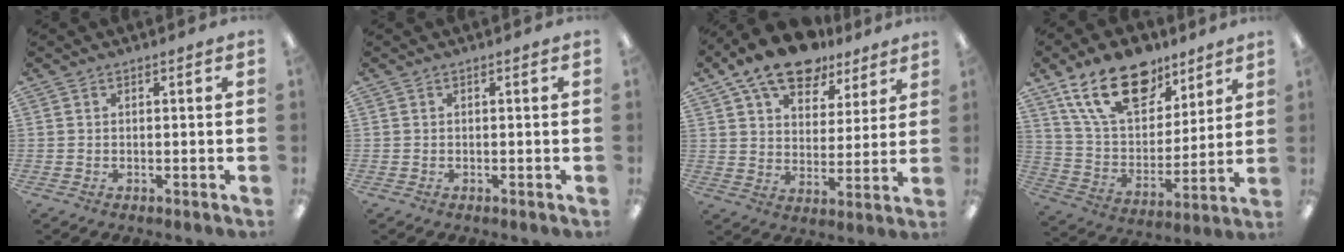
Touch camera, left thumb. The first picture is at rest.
{"total": 0.0}
{"total": 14.7, "force": [11.2, 7.2, 6.2], "torque": [-0.117, -0.061, 0.204]}
{"total": 20.3, "force": [12.9, 11.1, 11.0], "torque": [-0.193, -0.051, 0.233]}